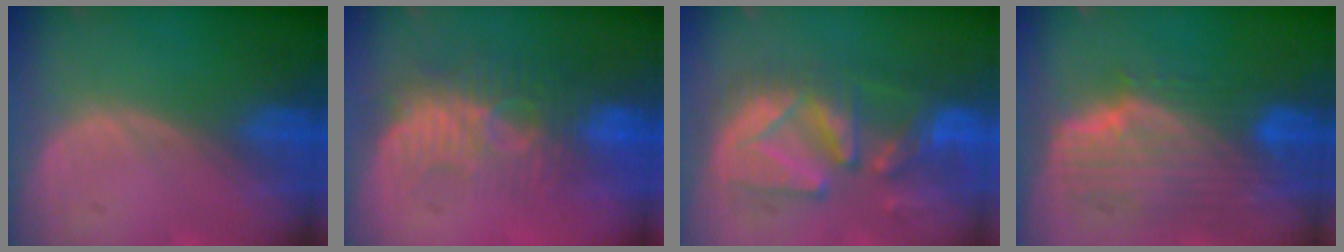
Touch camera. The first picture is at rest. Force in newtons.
{"total": 9.1, "press": 8.3, "slide": 3.8}
{"total": 10.4, "press": 10.2, "slide": 2.3}
{"total": 10.0, "press": 8.9, "slide": 4.5}